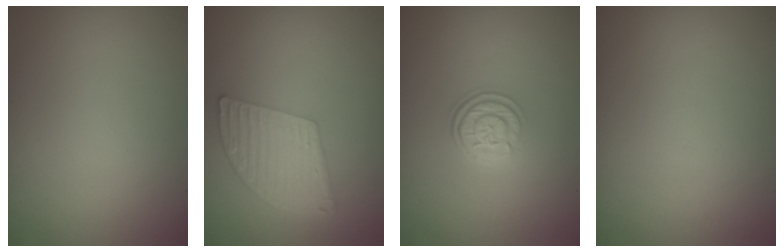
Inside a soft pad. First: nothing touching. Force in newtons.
{"total": 5.3, "press": 3.9, "slide": 3.7}
{"total": 3.1, "press": 2.4, "slide": 1.9}
{"total": 0.0}